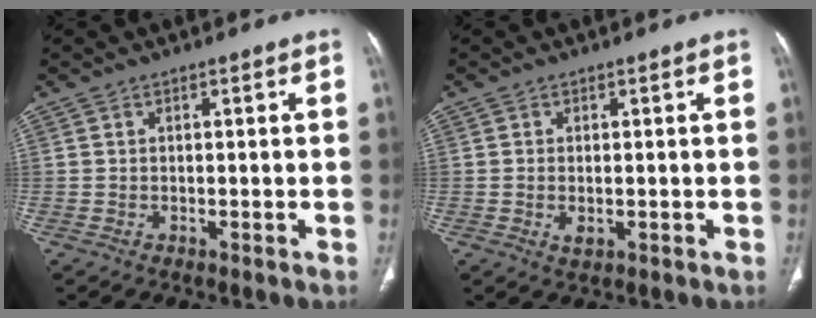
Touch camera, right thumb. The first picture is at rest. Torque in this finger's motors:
{"motor_torque": [-0.31, 0.18, -0.19, 0.13, 0.06]}